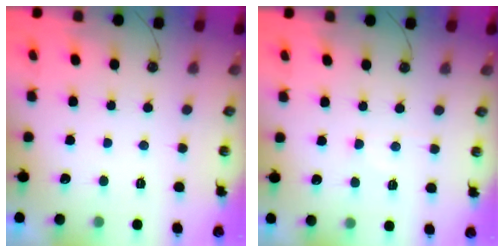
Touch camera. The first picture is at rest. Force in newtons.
{"total": 4.1, "press": 4.1, "slide": 0.6}